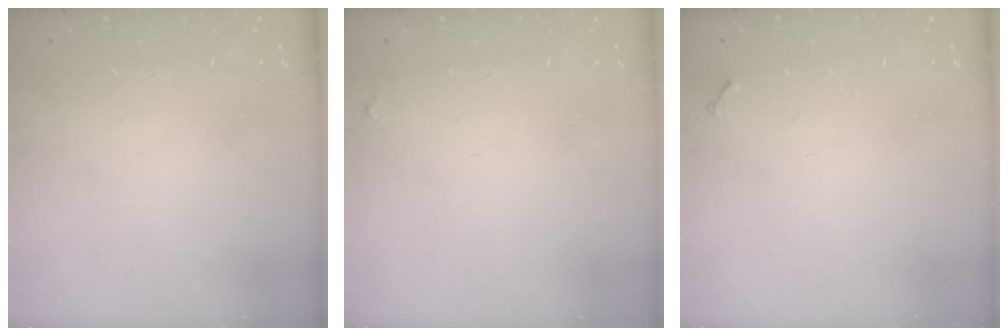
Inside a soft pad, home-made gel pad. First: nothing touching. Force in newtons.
{"total": 2.3, "press": 2.3, "slide": 0.2}
{"total": 3.8, "press": 3.8, "slide": 0.5}